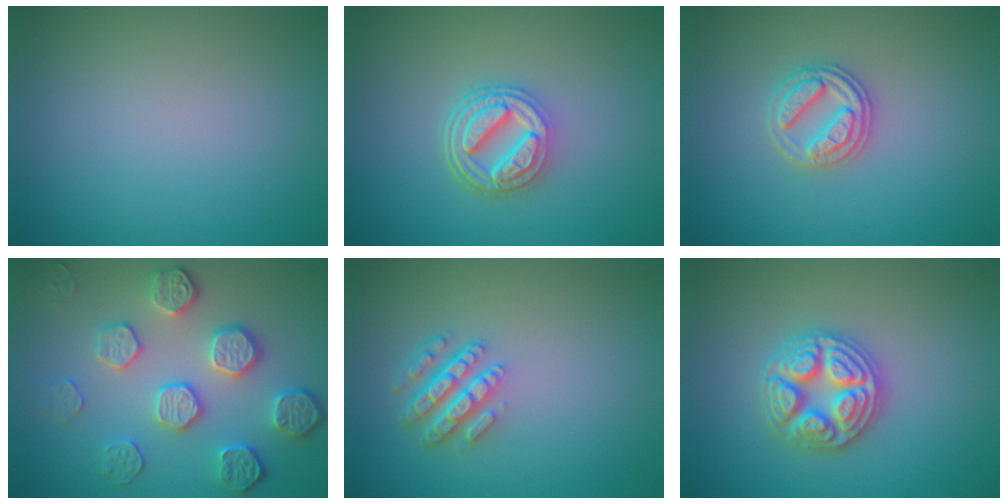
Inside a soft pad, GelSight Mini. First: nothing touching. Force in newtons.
{"total": 4.9, "press": 3.7, "slide": 3.3}
{"total": 2.7, "press": 2.7, "slide": 0.5}
{"total": 5.0, "press": 4.3, "slide": 2.5}
{"total": 4.5, "press": 3.5, "slide": 2.9}
{"total": 4.9, "press": 4.8, "slide": 0.6}